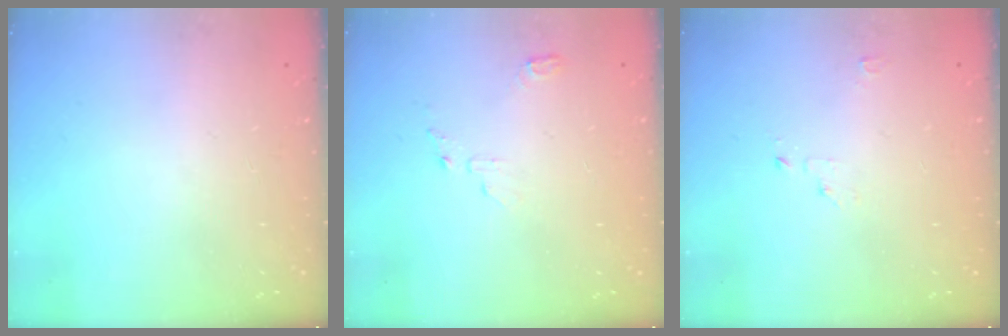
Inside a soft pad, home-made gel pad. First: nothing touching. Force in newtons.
{"total": 5.6, "press": 5.6, "slide": 0.4}
{"total": 2.1, "press": 2.1, "slide": 0.2}